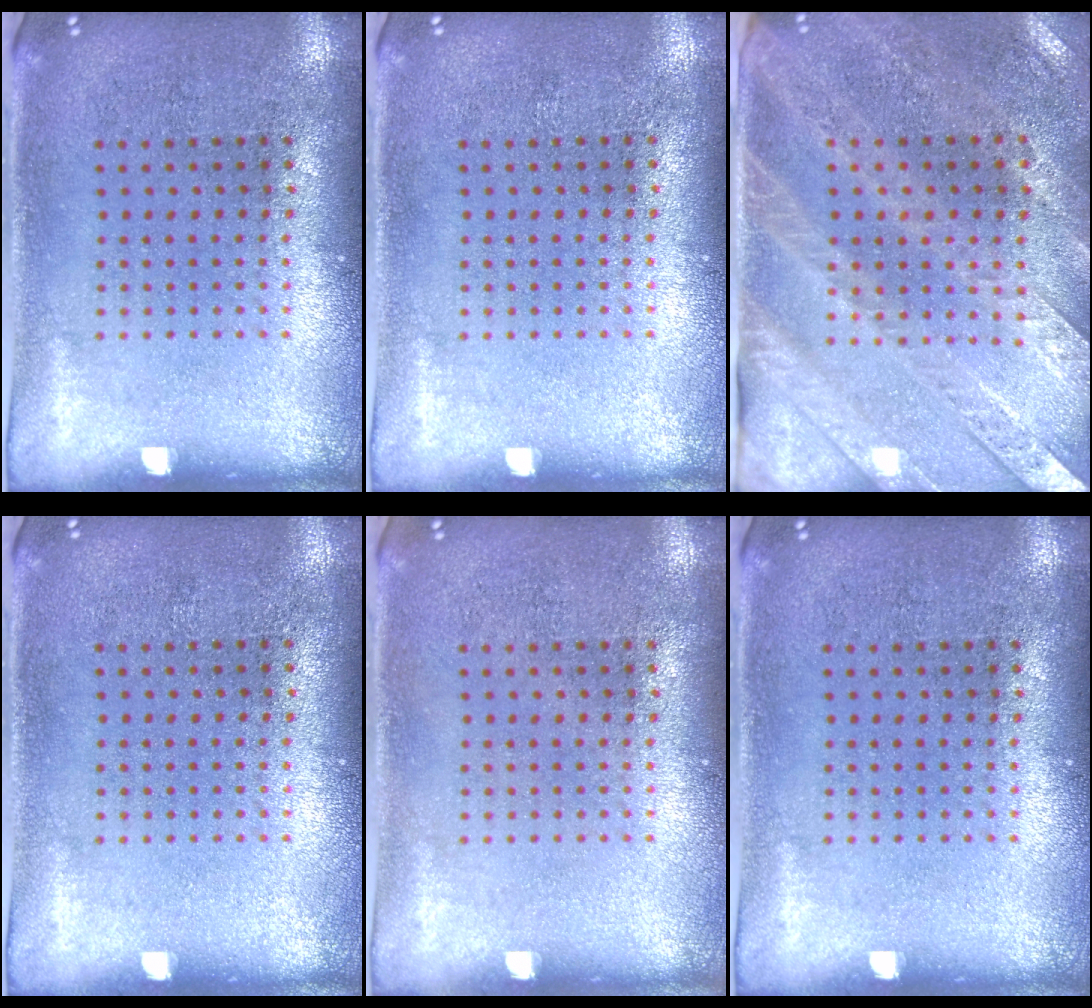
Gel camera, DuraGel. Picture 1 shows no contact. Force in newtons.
{"total": 0.0}
{"total": 3.0, "press": 2.6, "slide": 1.4}
{"total": 0.0}
{"total": 0.0}
{"total": 0.0}